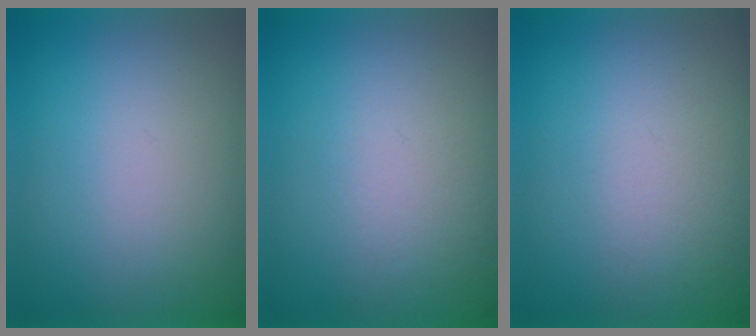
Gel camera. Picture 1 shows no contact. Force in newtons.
{"total": 4.3}
{"total": 3.7}